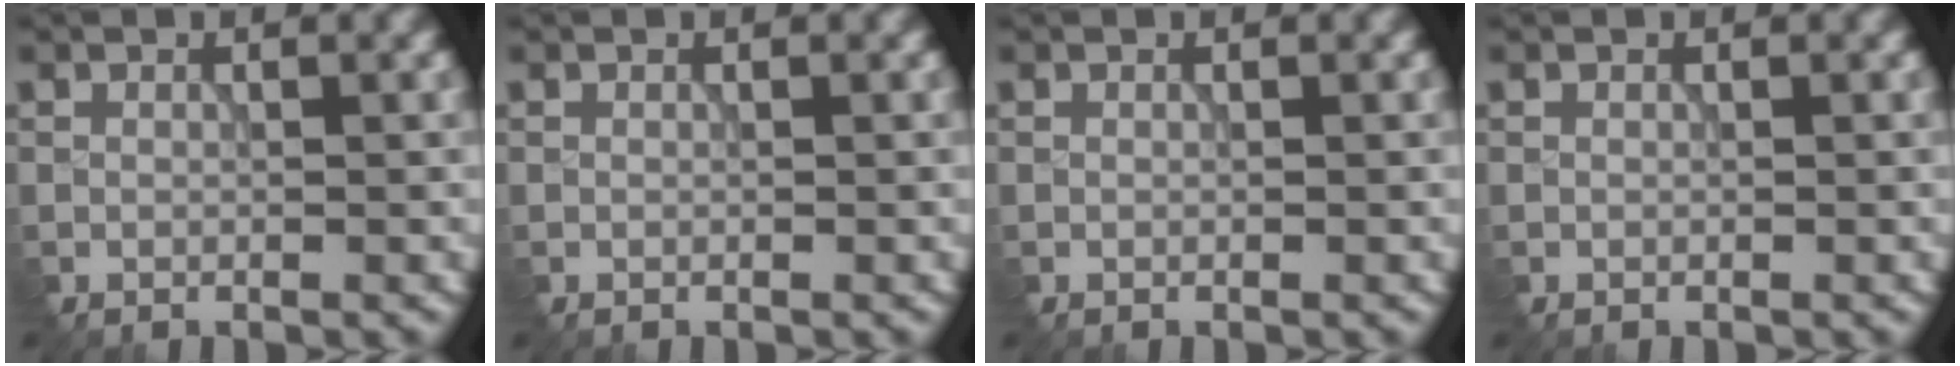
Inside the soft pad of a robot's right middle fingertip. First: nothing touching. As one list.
[{"total": 0.0}, {"total": 0.0}, {"total": 0.0}]